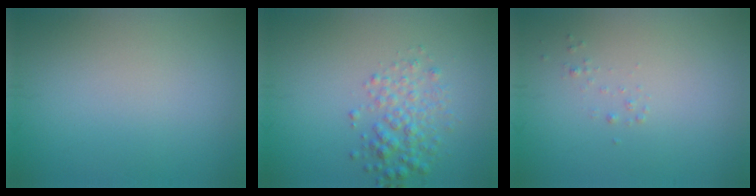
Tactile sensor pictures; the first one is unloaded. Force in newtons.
{"total": 2.8, "press": 2.8, "slide": 0.0}
{"total": 0.5, "press": 0.5, "slide": 0.0}